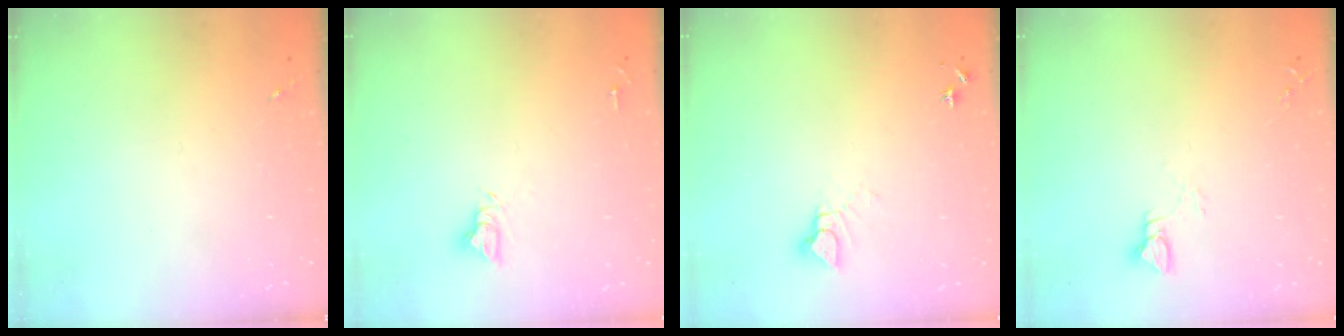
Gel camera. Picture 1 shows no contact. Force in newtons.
{"total": 5.5, "press": 5.5, "slide": 0.5}
{"total": 4.7, "press": 4.7, "slide": 0.3}
{"total": 3.0, "press": 3.0, "slide": 0.3}